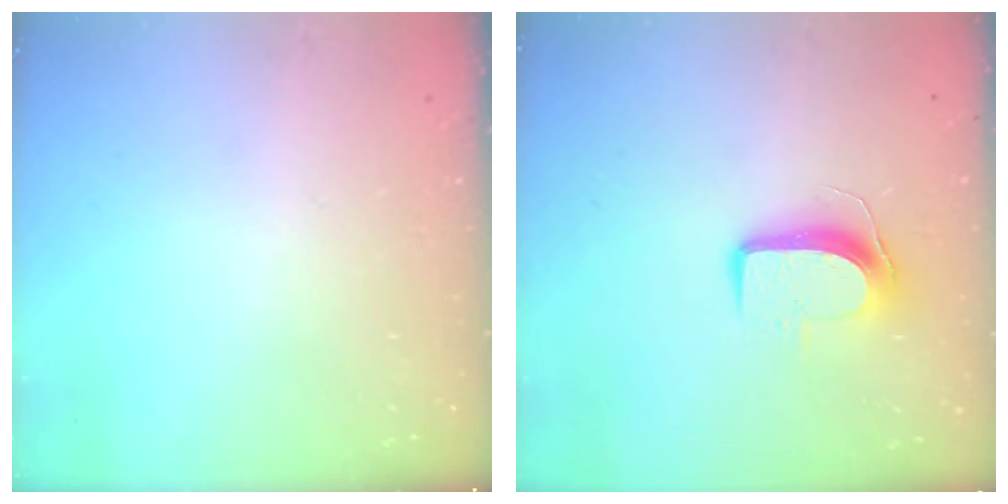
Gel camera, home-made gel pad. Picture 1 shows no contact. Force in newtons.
{"total": 9.2, "press": 9.1, "slide": 0.9}